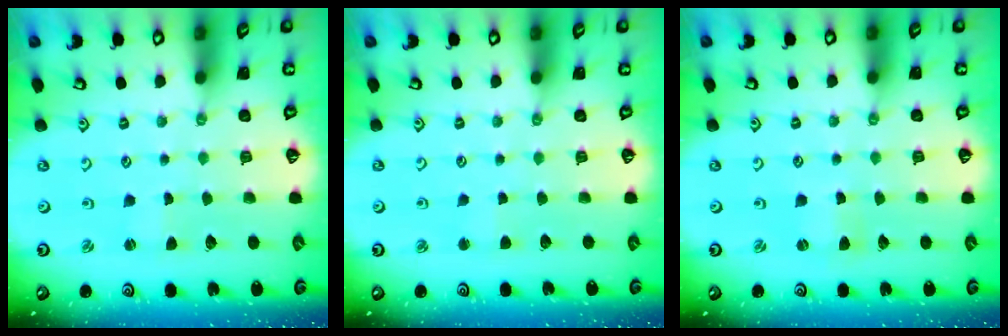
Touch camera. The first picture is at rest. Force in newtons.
{"total": 1.9, "press": 1.9, "slide": 0.3}
{"total": 0.7, "press": 0.7, "slide": 0.3}